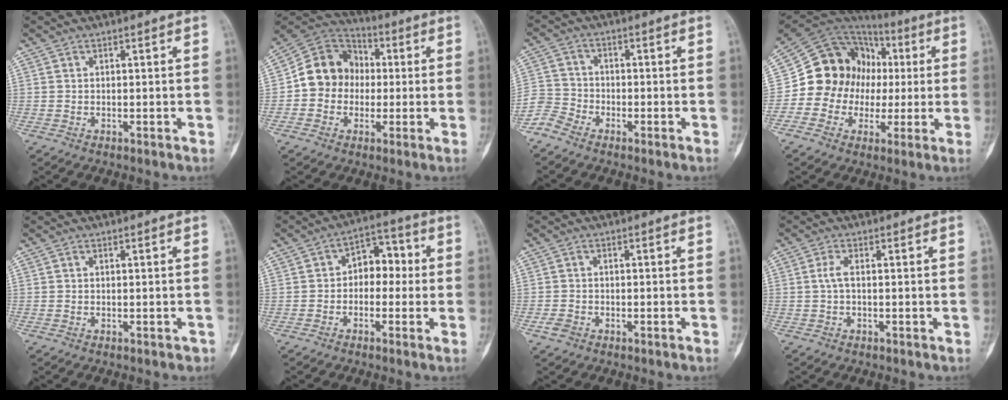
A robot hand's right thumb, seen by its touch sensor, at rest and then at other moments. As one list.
[{"total": 12.3, "force": [-0.3, 11.0, 5.7], "torque": [-0.062, 0.033, -0.018]}, {"total": 4.2, "force": [-3.6, 2.2, 0.3], "torque": [0.002, 0.010, -0.086]}, {"total": 17.6, "force": [0.3, 15.7, 7.9], "torque": [-0.095, 0.057, 0.010]}, {"total": 0.8, "force": [-0.4, 0.5, 0.4], "torque": [0.002, 0.006, -0.004]}, {"total": 7.2, "force": [-0.3, 5.1, 5.0], "torque": [-0.036, 0.035, -0.019]}, {"total": 1.9, "force": [-1.2, 1.1, 0.9], "torque": [-0.017, 0.009, -0.019]}, {"total": 1.9, "force": [0.0, 0.7, 1.8], "torque": [-0.036, 0.003, -0.002]}]